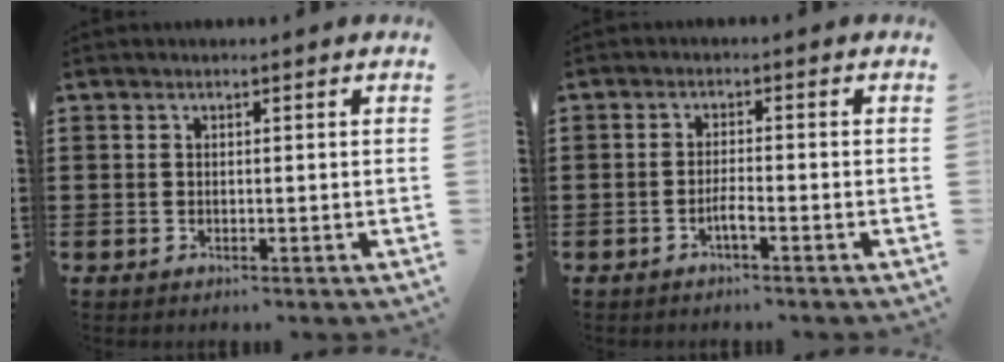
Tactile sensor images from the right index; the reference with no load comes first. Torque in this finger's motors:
{"motor_torque": [1.08, 1.06, 0.14, 0.02]}